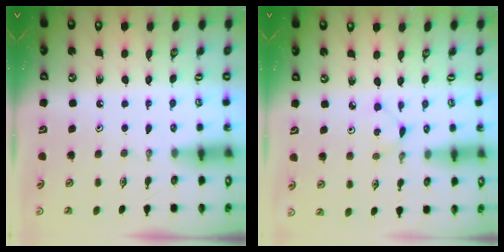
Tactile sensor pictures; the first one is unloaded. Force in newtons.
{"total": 2.4, "press": 2.4, "slide": 0.3}